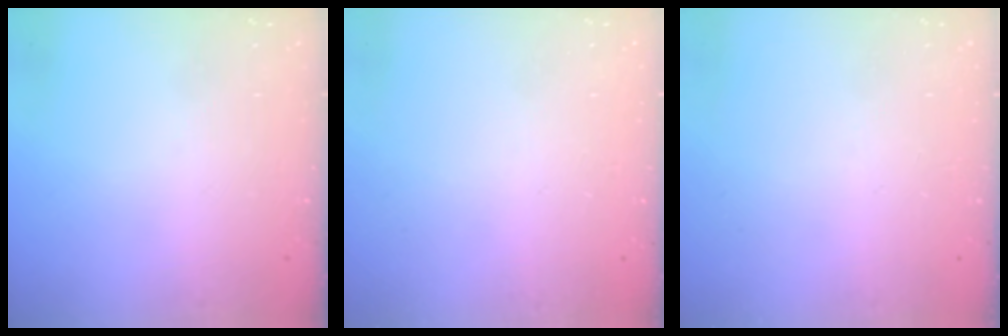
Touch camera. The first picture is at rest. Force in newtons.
{"total": 2.6, "press": 2.6, "slide": 0.2}
{"total": 0.0}